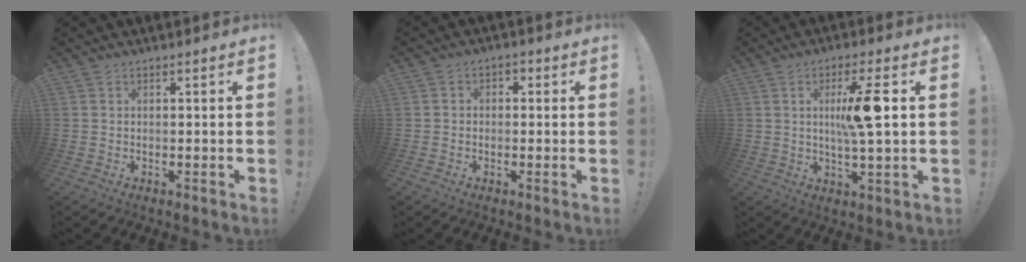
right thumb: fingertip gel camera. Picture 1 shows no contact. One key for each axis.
{"total": 2.5, "fx": -1.4, "fy": 1.8, "fz": 1.0, "tx": -0.007, "ty": 0.009, "tz": -0.028}
{"total": 10.7, "fx": 1.6, "fy": 0.5, "fz": 10.6, "tx": -0.183, "ty": -0.002, "tz": 0.018}